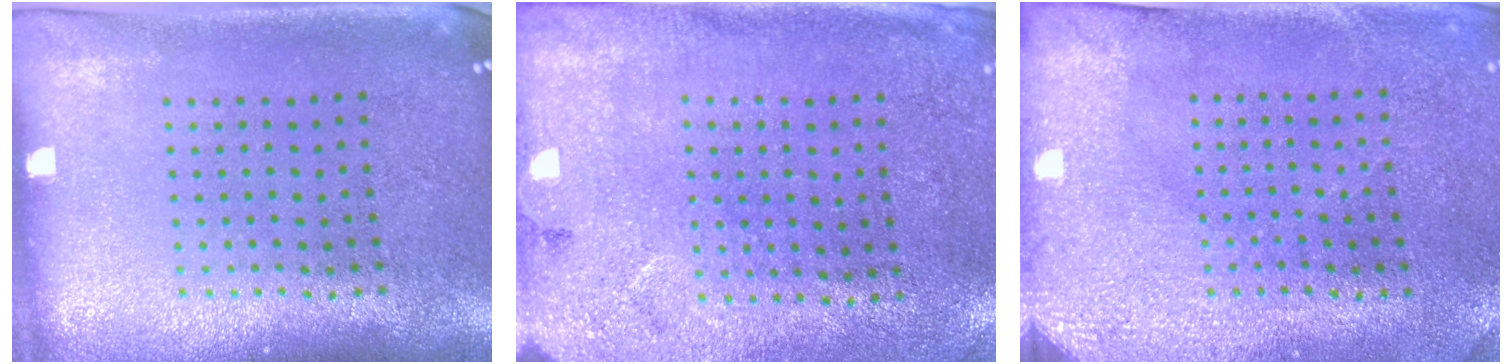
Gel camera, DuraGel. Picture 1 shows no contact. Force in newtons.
{"total": 2.7, "press": 2.2, "slide": 1.6}
{"total": 3.0, "press": 2.5, "slide": 1.7}